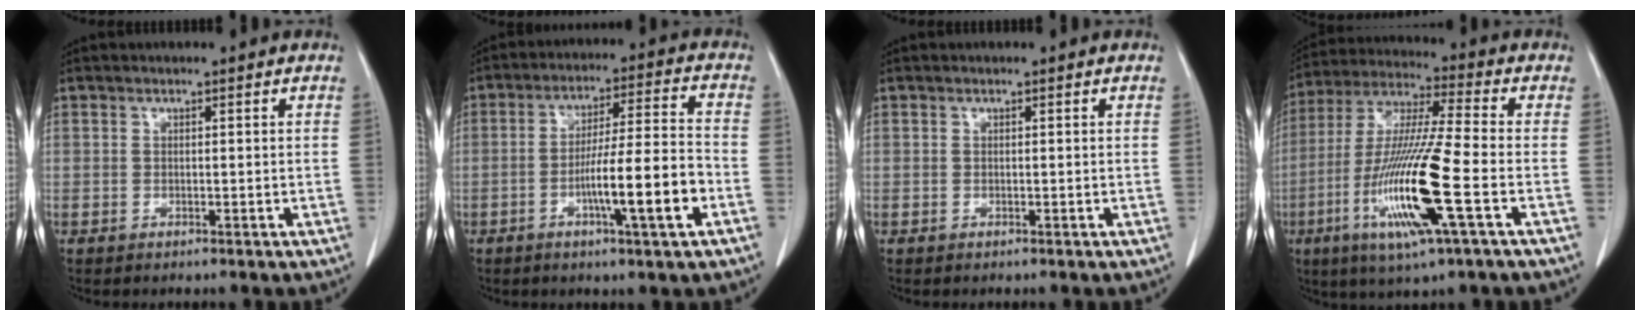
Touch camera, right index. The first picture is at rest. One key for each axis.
{"total": 11.4, "fx": -4.1, "fy": 0.0, "fz": 10.6, "tx": -0.176, "ty": 0.001, "tz": -0.067}
{"total": 0.0}
{"total": 17.1, "fx": -5.4, "fy": 0.3, "fz": 16.2, "tx": -0.333, "ty": -0.021, "tz": -0.104}